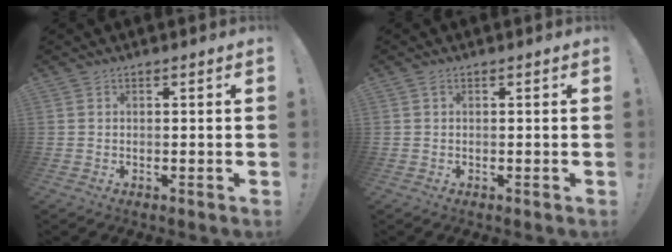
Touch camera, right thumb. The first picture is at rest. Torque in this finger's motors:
{"motor_torque": [-0.23, -0.08, -0.13, -0.09, -0.03]}